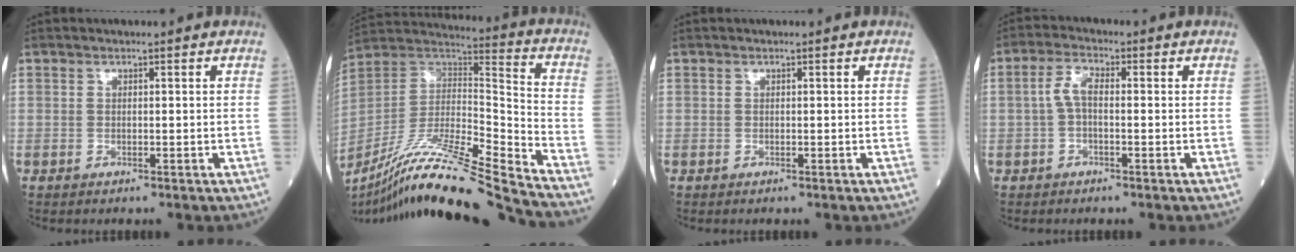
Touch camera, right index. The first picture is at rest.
{"total": 23.6, "force": [-20.3, -1.4, 12.0], "torque": [-0.230, -0.023, -0.356]}
{"total": 0.0}
{"total": 3.5, "force": [-0.2, 1.3, 3.3], "torque": [-0.068, 0.011, -0.006]}